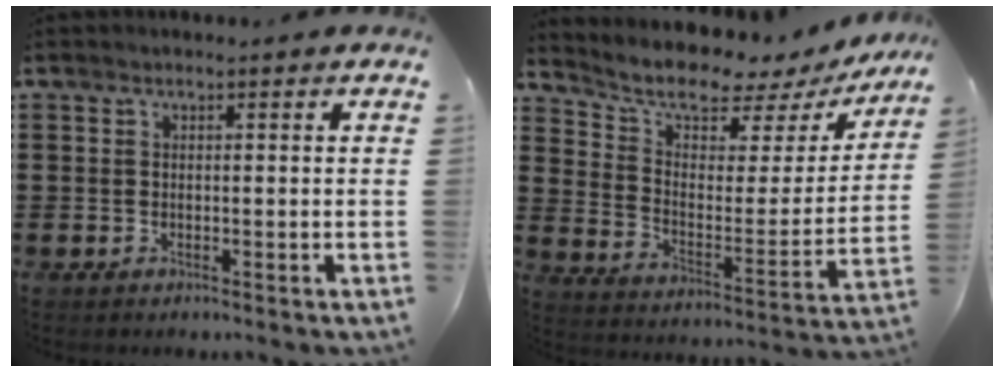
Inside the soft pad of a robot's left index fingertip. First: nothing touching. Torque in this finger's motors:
{"motor_torque": [1.44, -0.70, 0.14, -0.05]}